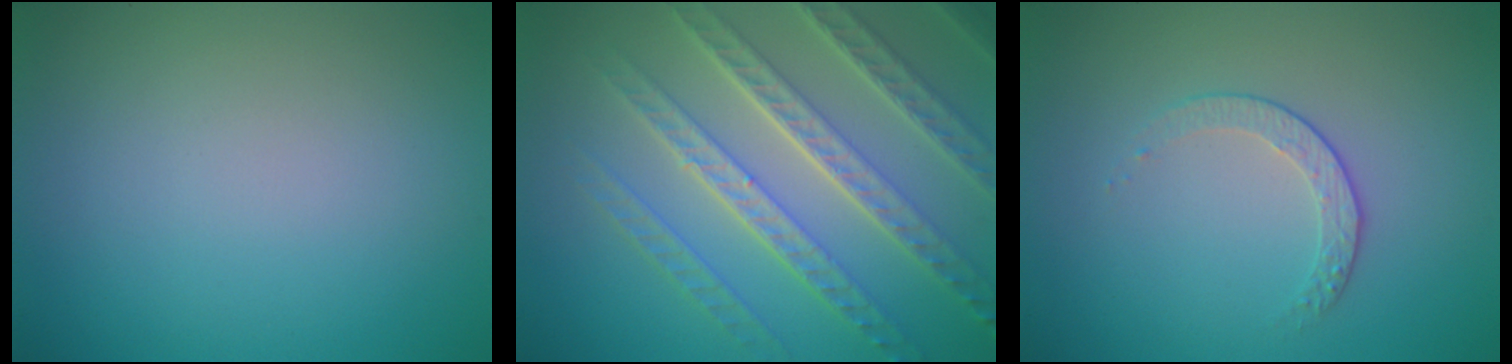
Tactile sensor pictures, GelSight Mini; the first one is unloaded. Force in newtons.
{"total": 7.8, "press": 5.7, "slide": 5.4}
{"total": 1.6, "press": 1.0, "slide": 1.3}